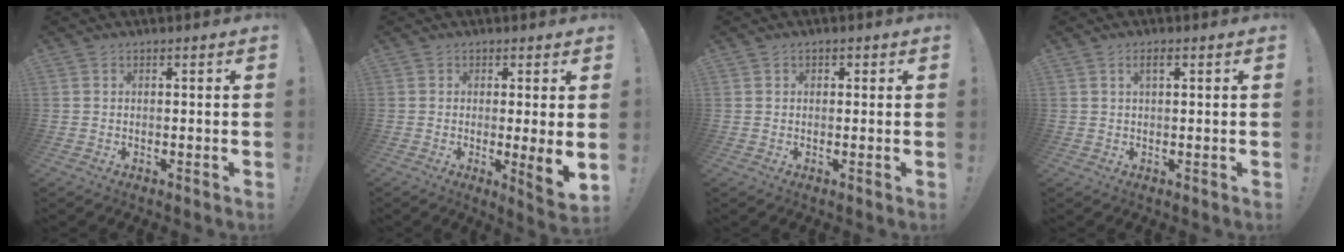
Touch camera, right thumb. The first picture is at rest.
{"total": 5.9, "force": [0.2, 0.1, 5.9], "torque": [-0.076, -0.016, 0.009]}
{"total": 1.0, "force": [0.3, 0.9, 0.4], "torque": [0.007, -0.003, 0.002]}
{"total": 2.6, "force": [1.1, 0.8, 2.2], "torque": [-0.040, 0.000, 0.018]}